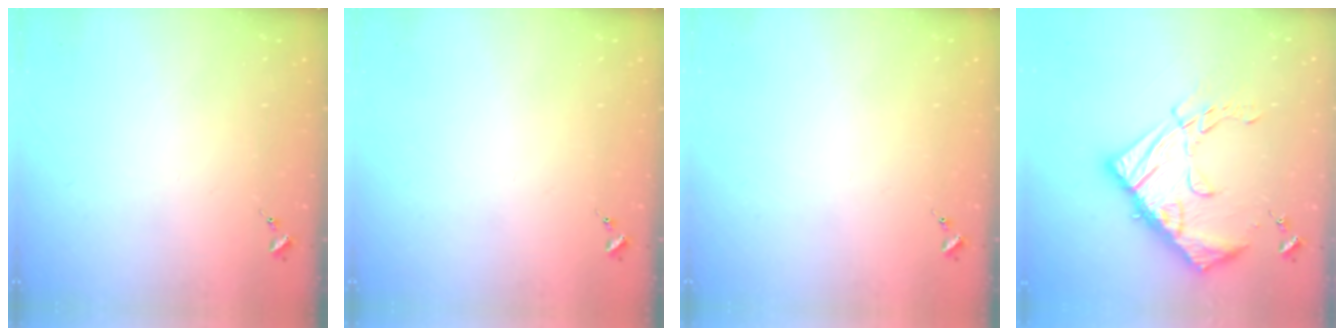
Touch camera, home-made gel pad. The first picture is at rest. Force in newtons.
{"total": 0.0}
{"total": 0.0}
{"total": 18.8, "press": 18.7, "slide": 1.2}